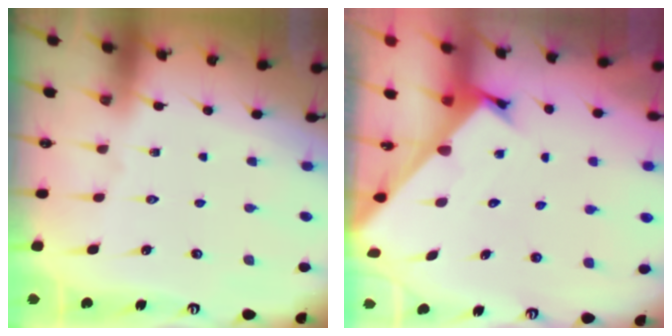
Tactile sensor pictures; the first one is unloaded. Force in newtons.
{"total": 2.5, "press": 2.5, "slide": 0.3}